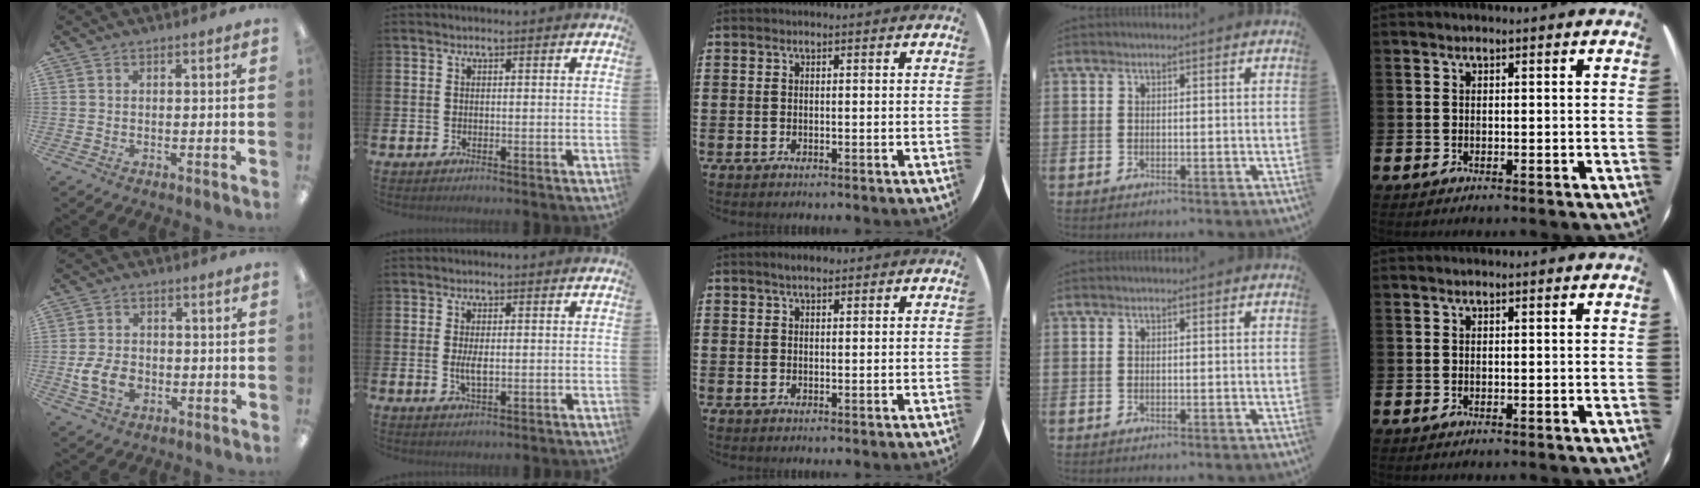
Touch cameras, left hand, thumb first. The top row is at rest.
{"thumb": {"total": 7.7, "force": [-2.1, 5.6, 4.8], "torque": [-0.094, 0.010, -0.037]}, "index": {"total": 2.7, "force": [0.1, 1.1, 2.5], "torque": [-0.041, -0.002, -0.001]}, "middle": {"total": 1.8, "force": [1.5, 0.5, 0.9], "torque": [-0.010, 0.003, 0.023]}}